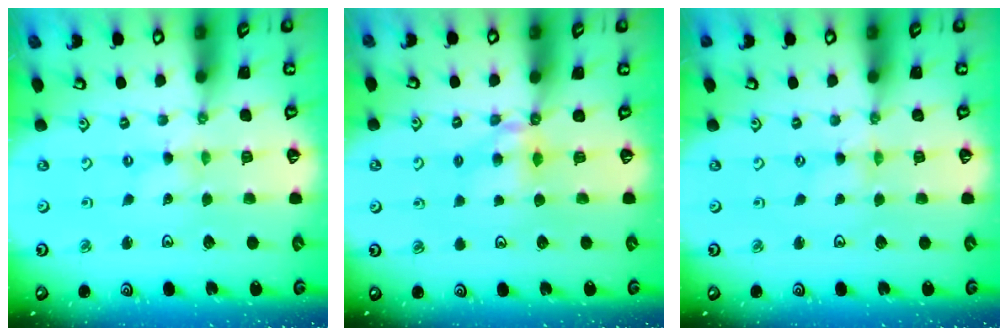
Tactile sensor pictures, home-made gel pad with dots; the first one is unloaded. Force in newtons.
{"total": 6.3, "press": 6.2, "slide": 0.9}
{"total": 0.0}